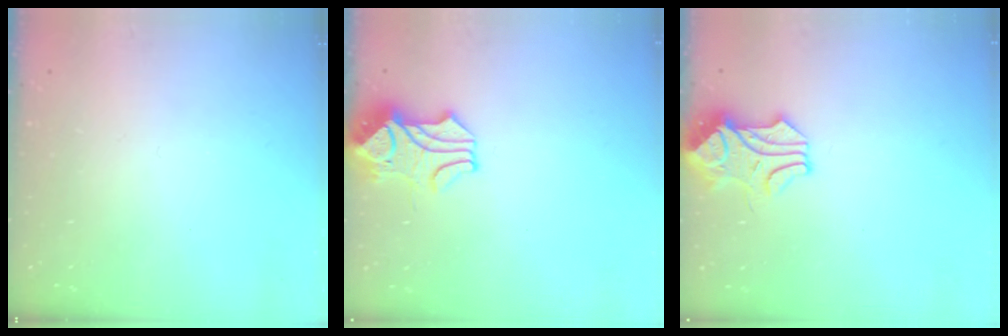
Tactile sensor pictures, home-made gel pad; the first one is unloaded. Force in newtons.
{"total": 2.3, "press": 2.0, "slide": 1.1}
{"total": 0.7, "press": 0.7, "slide": 0.2}